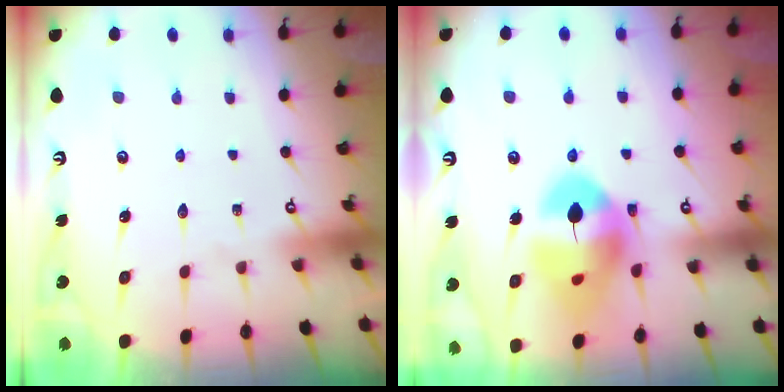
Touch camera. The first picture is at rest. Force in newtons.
{"total": 16.3, "press": 16.1, "slide": 2.2}